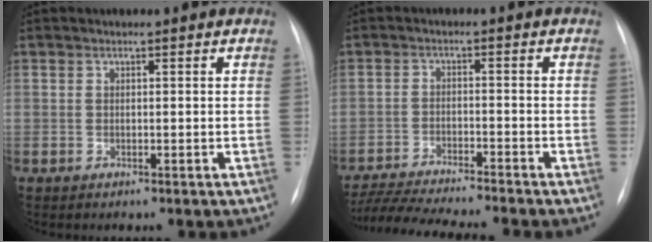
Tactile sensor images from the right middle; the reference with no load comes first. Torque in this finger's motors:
{"motor_torque": [1.03, -1.11, 0.15, 0.05]}